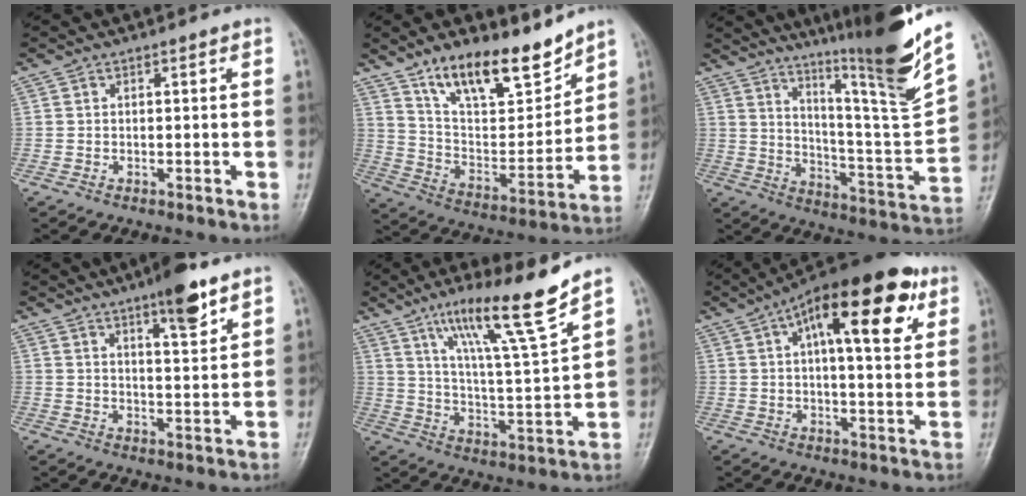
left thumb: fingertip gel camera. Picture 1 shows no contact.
{"total": 16.9, "force": [12.5, 6.0, 9.6], "torque": [-0.114, -0.081, 0.226]}
{"total": 22.6, "force": [14.9, 1.2, 17.0], "torque": [-0.229, -0.084, 0.238]}
{"total": 11.6, "force": [7.5, 2.8, 8.4], "torque": [-0.112, -0.043, 0.115]}
{"total": 15.4, "force": [10.6, 0.4, 11.2], "torque": [-0.182, -0.061, 0.183]}
{"total": 20.1, "force": [8.5, 7.7, 16.5], "torque": [-0.227, 0.003, 0.121]}